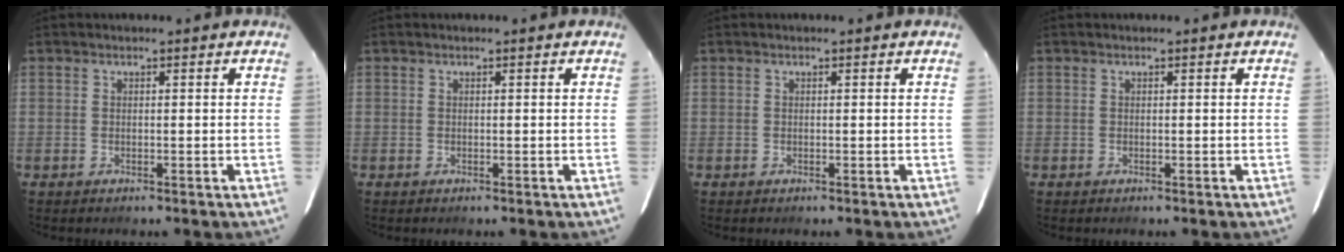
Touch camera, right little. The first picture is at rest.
{"total": 0.0}
{"total": 0.0}
{"total": 0.0}